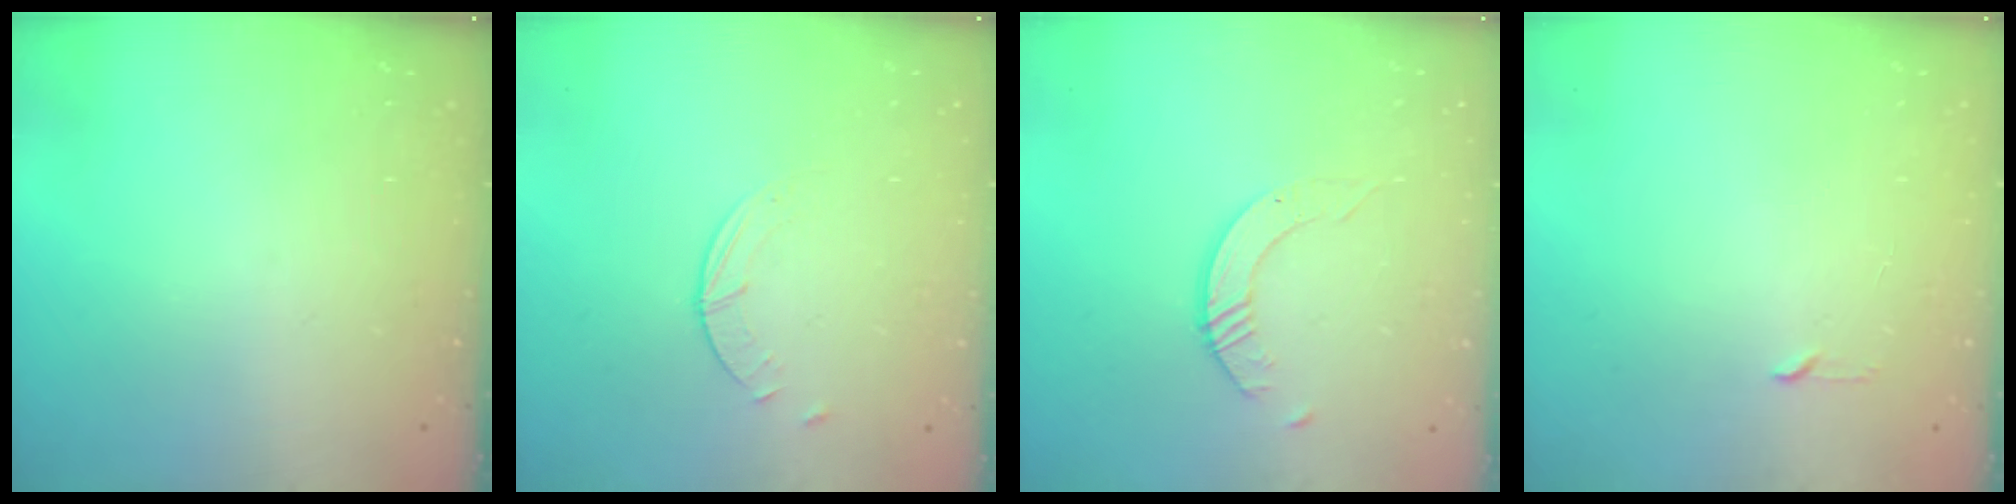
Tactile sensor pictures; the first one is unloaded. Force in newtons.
{"total": 0.9, "press": 0.9, "slide": 0.2}
{"total": 3.0, "press": 3.0, "slide": 0.2}
{"total": 2.3, "press": 2.2, "slide": 0.3}